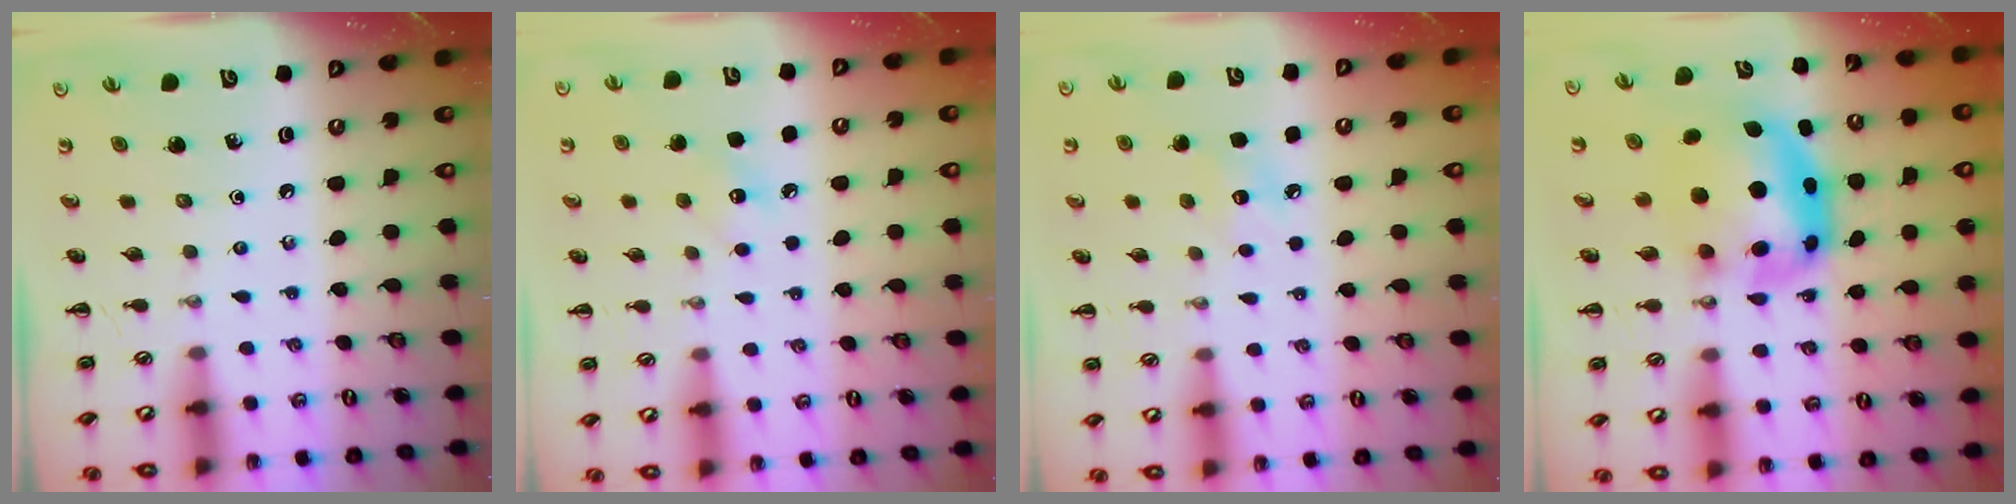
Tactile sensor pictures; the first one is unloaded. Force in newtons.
{"total": 7.6, "press": 7.4, "slide": 1.7}
{"total": 7.6, "press": 7.4, "slide": 1.5}
{"total": 8.3, "press": 8.1, "slide": 1.9}